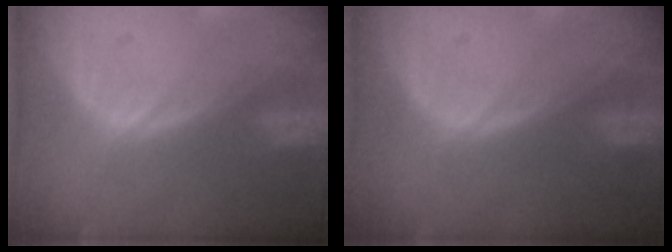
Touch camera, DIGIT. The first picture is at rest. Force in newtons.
{"total": 0.0}